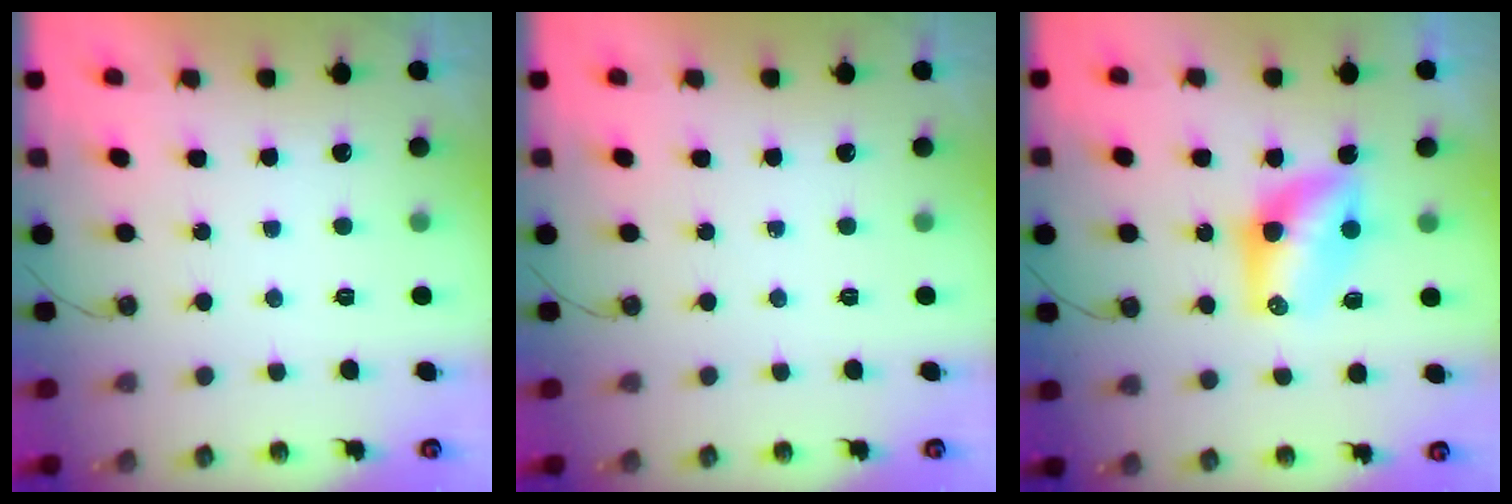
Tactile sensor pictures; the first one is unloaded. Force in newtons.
{"total": 0.0}
{"total": 7.6, "press": 7.6, "slide": 0.6}